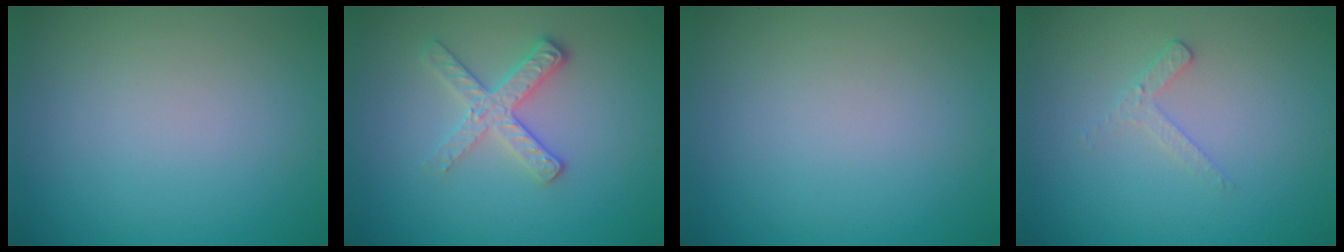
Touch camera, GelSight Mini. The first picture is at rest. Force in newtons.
{"total": 2.6, "press": 2.4, "slide": 0.9}
{"total": 0.0}
{"total": 1.6, "press": 1.5, "slide": 0.4}